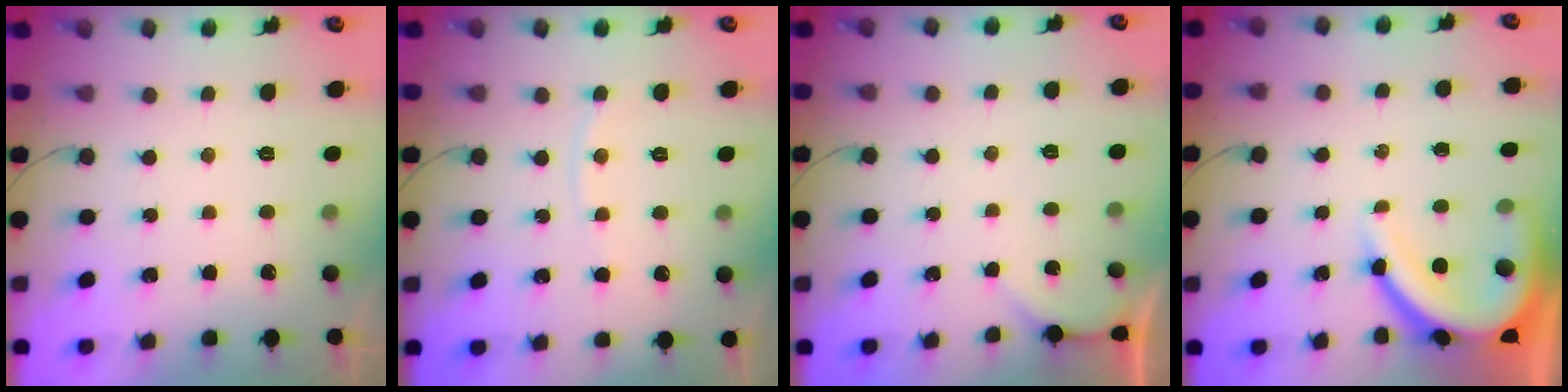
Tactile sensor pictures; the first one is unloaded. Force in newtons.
{"total": 4.5, "press": 4.5, "slide": 0.5}
{"total": 0.0}
{"total": 13.2, "press": 13.1, "slide": 1.3}